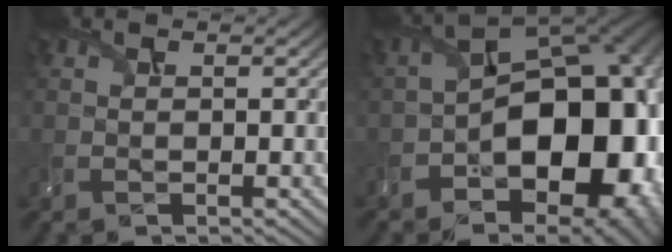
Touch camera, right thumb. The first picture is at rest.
{"total": 17.1, "force": [-5.0, 10.2, 12.9], "torque": [-0.168, -0.031, -0.059]}